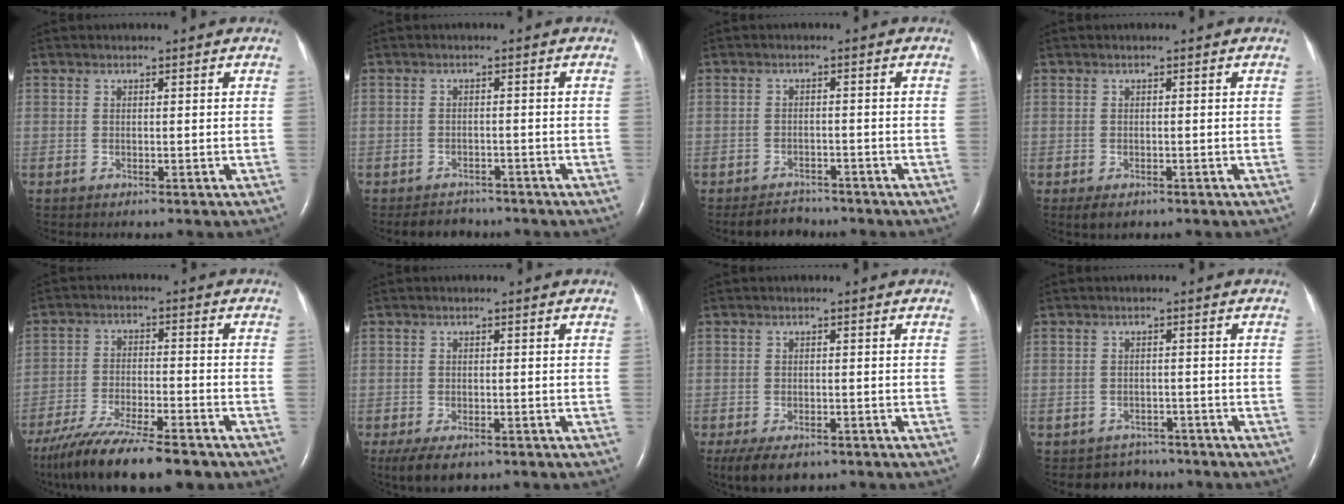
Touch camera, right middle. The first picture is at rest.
{"total": 3.9, "force": [-3.5, 1.8, 0.3], "torque": [-0.010, -0.001, -0.051]}
{"total": 3.7, "force": [-3.4, 1.5, 0.2], "torque": [-0.012, -0.004, -0.053]}
{"total": 2.1, "force": [-1.3, 1.1, 1.2], "torque": [-0.022, -0.003, -0.012]}
{"total": 17.1, "force": [-13.7, 2.7, 9.8], "torque": [-0.171, -0.033, -0.224]}
{"total": 5.1, "force": [-3.5, 2.1, 3.0], "torque": [-0.056, -0.010, -0.053]}
{"total": 6.2, "force": [-4.4, 2.8, 3.4], "torque": [-0.059, -0.009, -0.067]}
{"total": 3.7, "force": [-3.2, 1.8, -0.7], "torque": [0.005, 0.012, -0.047]}